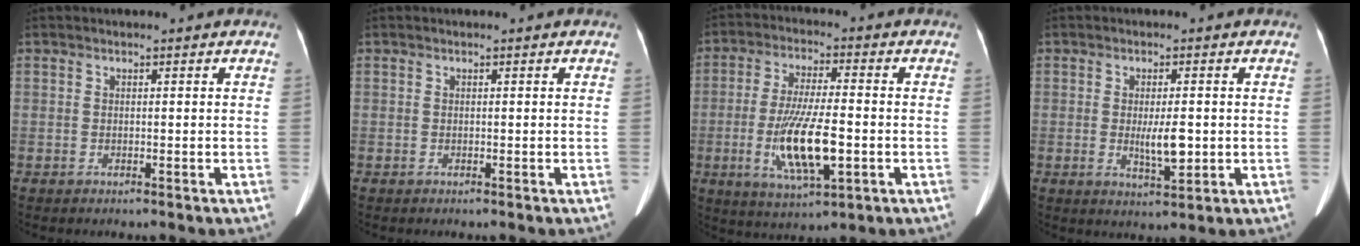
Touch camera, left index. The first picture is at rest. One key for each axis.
{"total": 0.0}
{"total": 11.7, "fx": -2.8, "fy": 2.5, "fz": 11.1, "tx": -0.219, "ty": -0.015, "tz": -0.047}
{"total": 4.7, "fx": -0.4, "fy": 1.2, "fz": 4.5, "tx": -0.079, "ty": -0.009, "tz": -0.005}